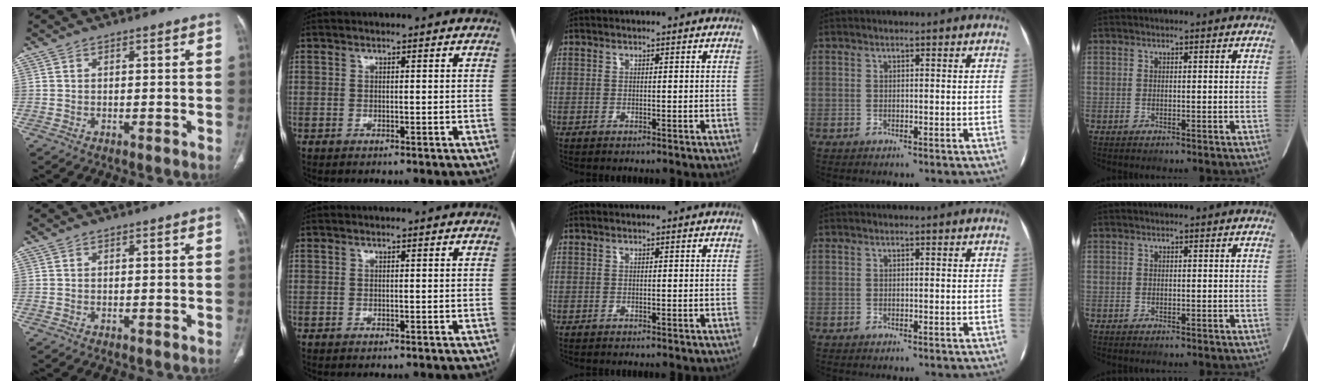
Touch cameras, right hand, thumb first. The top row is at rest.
{}